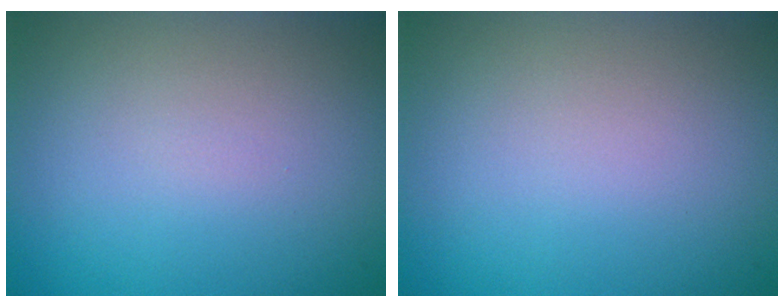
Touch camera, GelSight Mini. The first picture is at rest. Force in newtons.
{"total": 0.0}